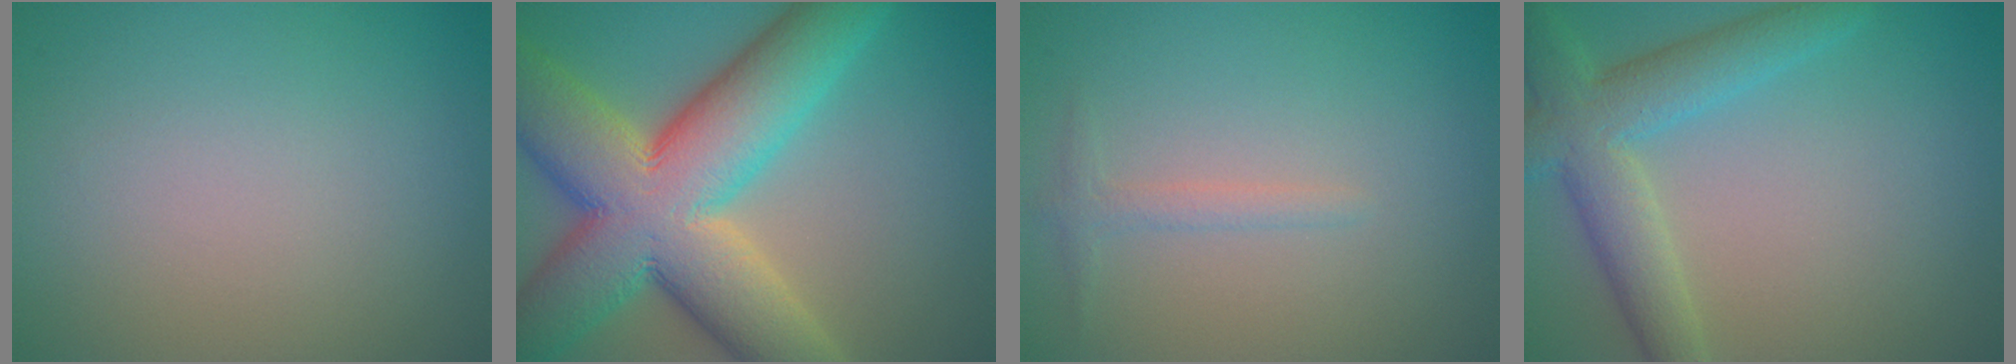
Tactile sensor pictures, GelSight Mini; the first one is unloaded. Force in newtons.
{"total": 15.1, "press": 15.1, "slide": 1.0}
{"total": 1.1, "press": 1.1, "slide": 0.1}
{"total": 5.5, "press": 5.5, "slide": 0.3}